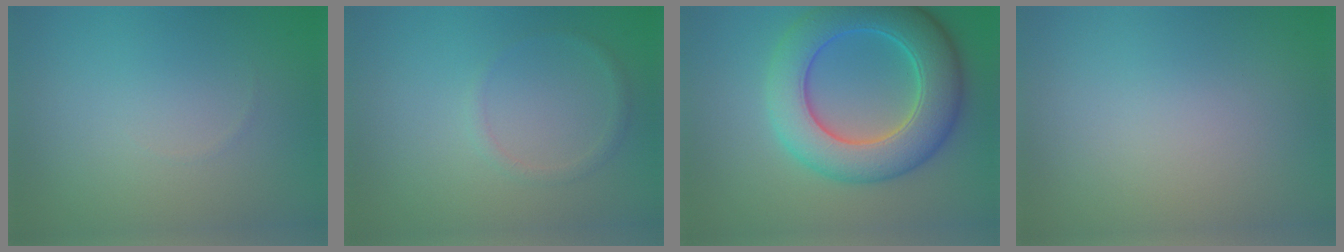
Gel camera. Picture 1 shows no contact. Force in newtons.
{"total": 0.9, "press": 0.9, "slide": 0.1}
{"total": 8.4, "press": 8.4, "slide": 0.2}
{"total": 0.0}